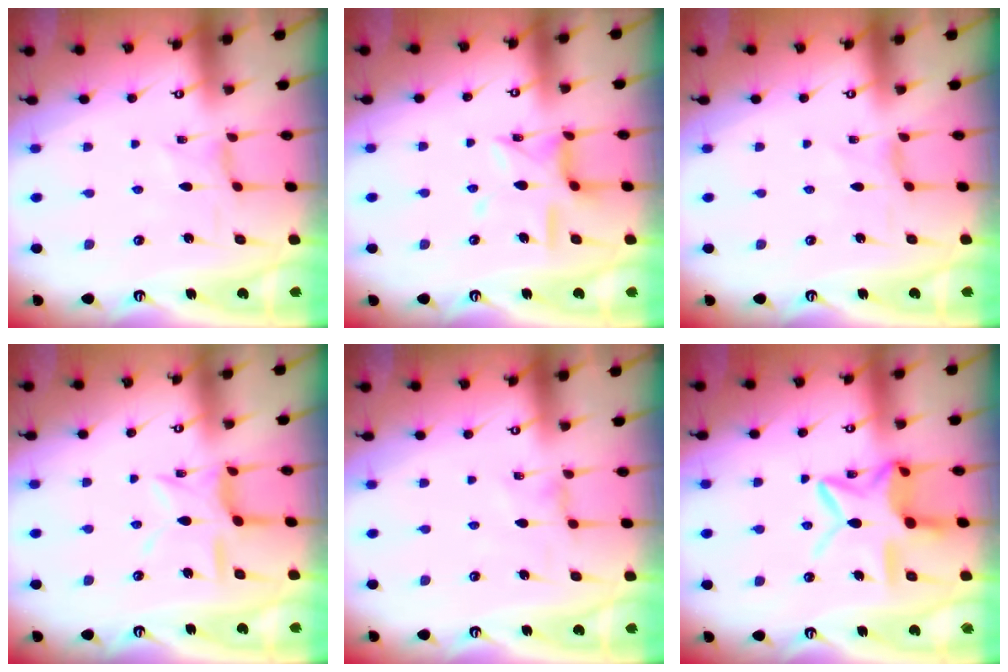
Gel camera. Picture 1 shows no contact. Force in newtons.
{"total": 11.7, "press": 11.7, "slide": 0.8}
{"total": 0.0}
{"total": 11.0, "press": 11.0, "slide": 0.9}
{"total": 1.2, "press": 1.1, "slide": 0.4}
{"total": 14.2, "press": 14.1, "slide": 1.1}